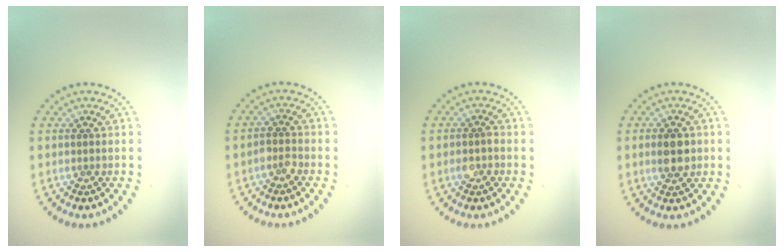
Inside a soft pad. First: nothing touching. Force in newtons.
{"total": 1.2, "press": 1.1, "slide": 0.5}
{"total": 1.5, "press": 1.5, "slide": 0.4}
{"total": 2.7, "press": 2.7, "slide": 0.3}